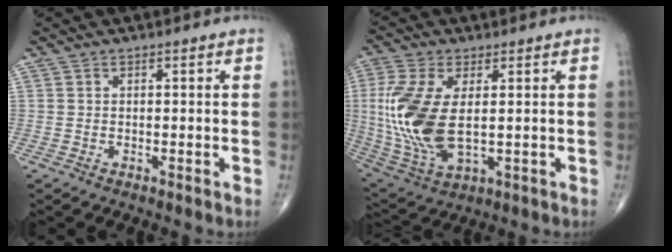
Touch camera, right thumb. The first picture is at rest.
{"total": 16.5, "force": [0.6, 8.2, 14.3], "torque": [-0.332, -0.013, 0.025]}